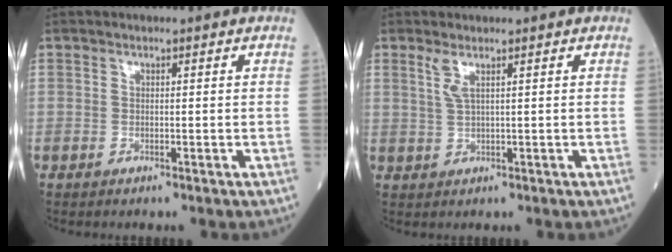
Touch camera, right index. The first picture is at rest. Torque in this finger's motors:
{"motor_torque": [-0.02, 0.08, 0.02, 0.05]}